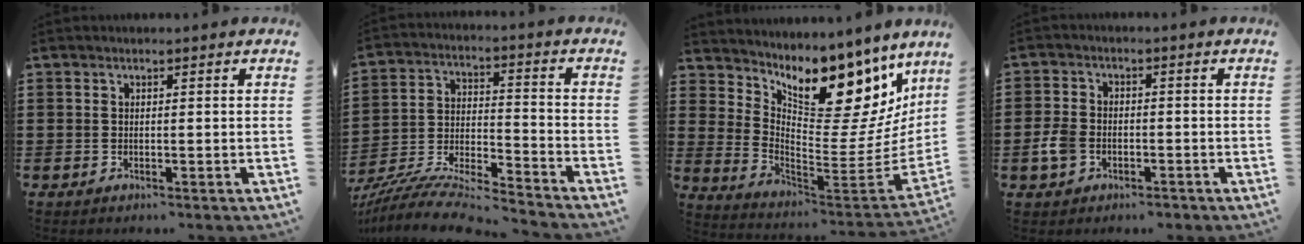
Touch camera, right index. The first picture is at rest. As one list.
[{"total": 8.4, "force": [-7.9, 0.7, 2.9], "torque": [-0.065, -0.002, -0.160]}, {"total": 13.0, "force": [8.9, 5.5, 7.8], "torque": [-0.114, -0.095, 0.147]}, {"total": 4.3, "force": [-2.0, 2.8, 2.5], "torque": [-0.073, -0.003, -0.043]}]